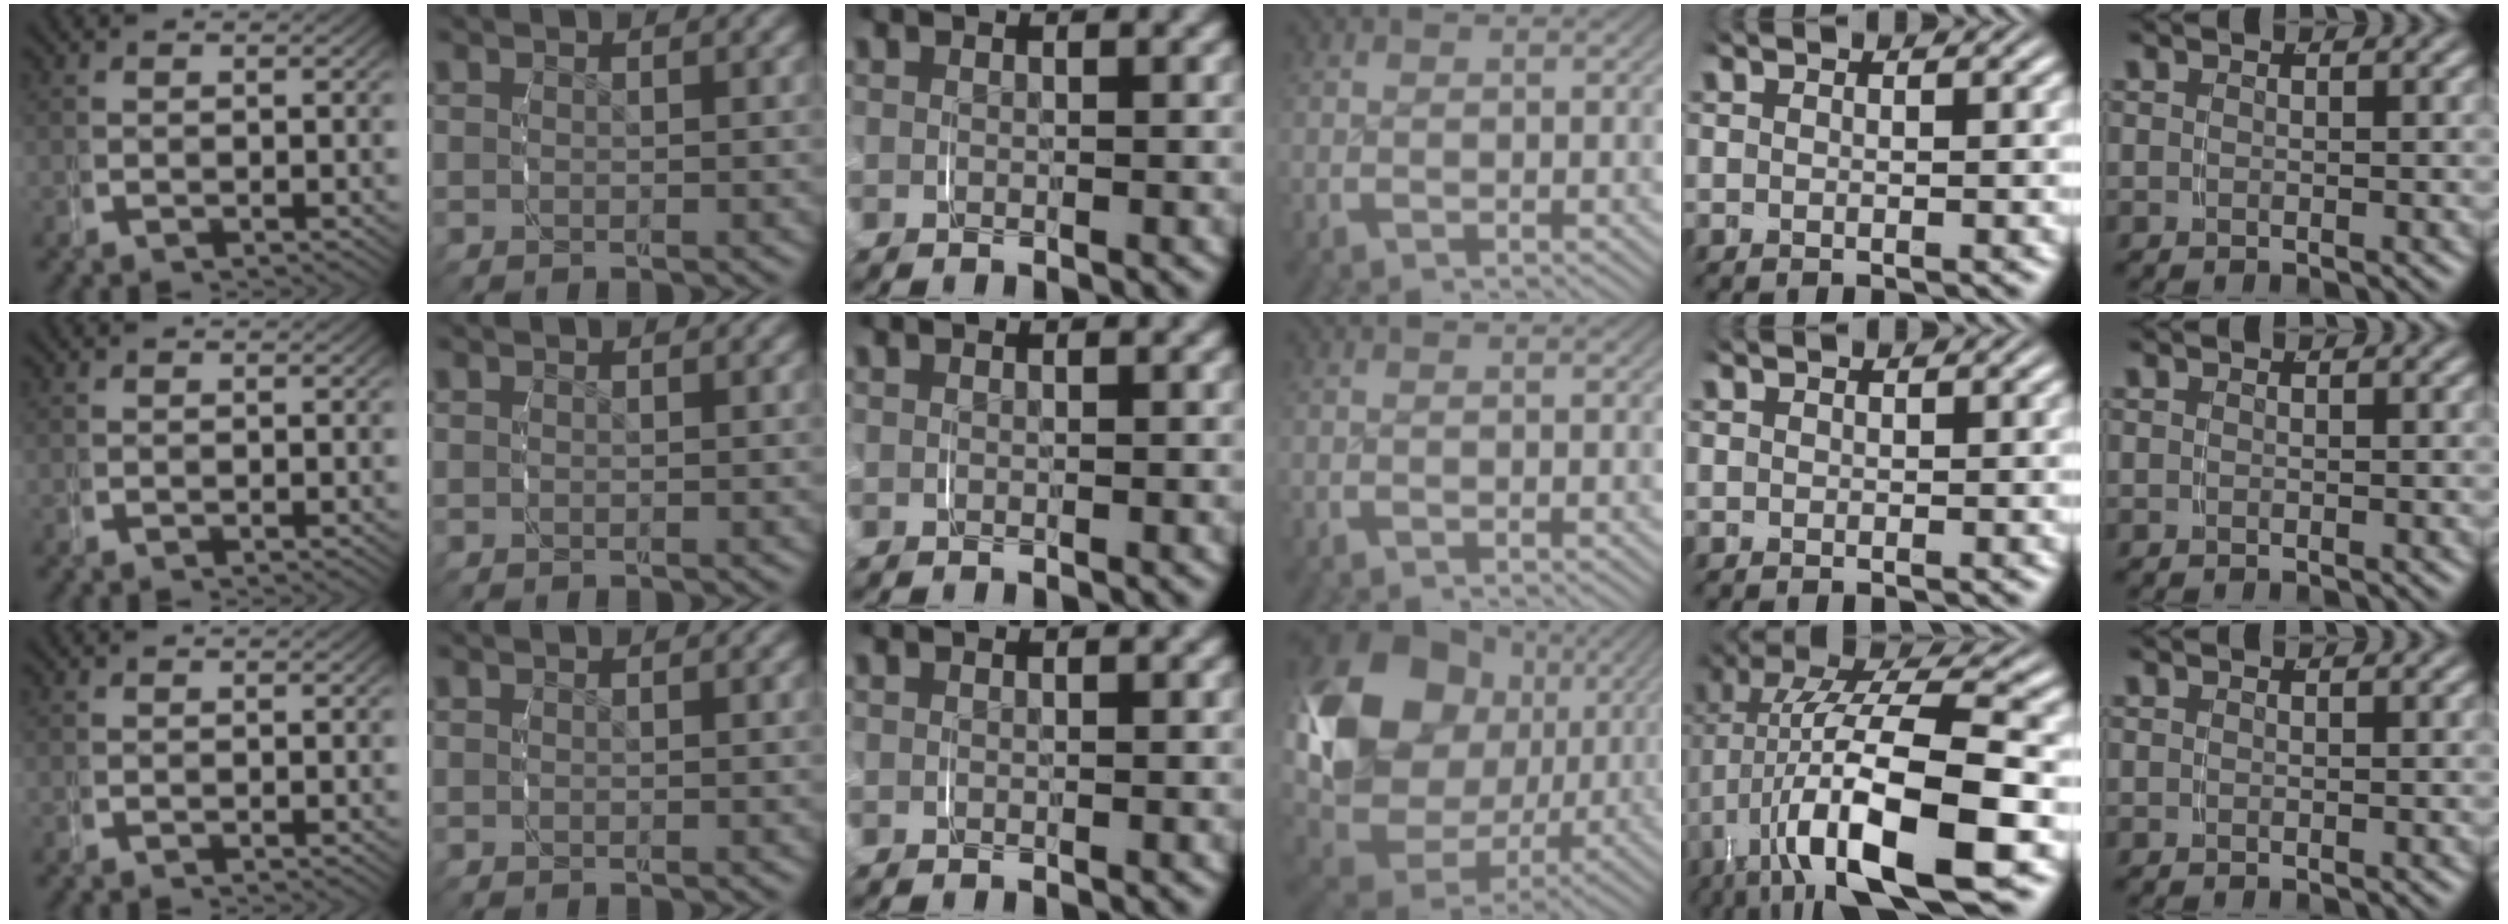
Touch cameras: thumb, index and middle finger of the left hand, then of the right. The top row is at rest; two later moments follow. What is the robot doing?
{"motion": "grasp_and_lifting", "object": "key"}